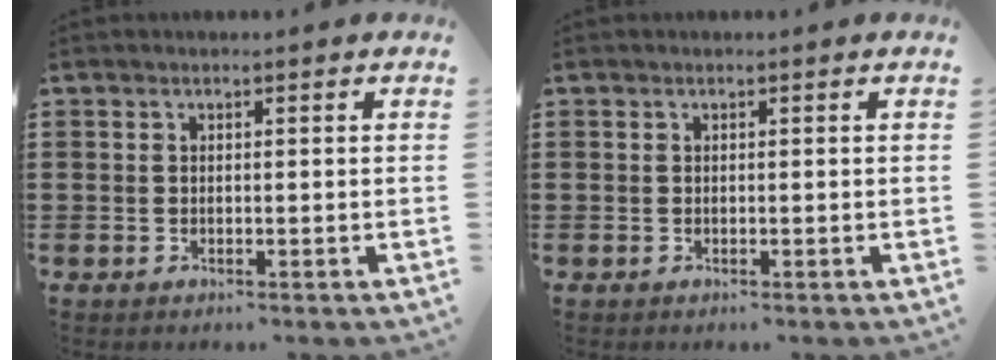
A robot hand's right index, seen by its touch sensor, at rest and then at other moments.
{"total": 0.0}